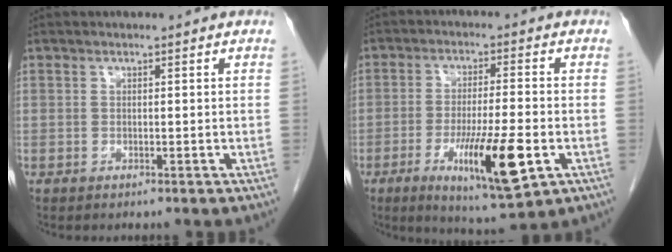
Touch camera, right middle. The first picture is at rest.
{"total": 12.5, "force": [-4.4, 1.5, 11.6], "torque": [-0.197, -0.029, -0.067]}